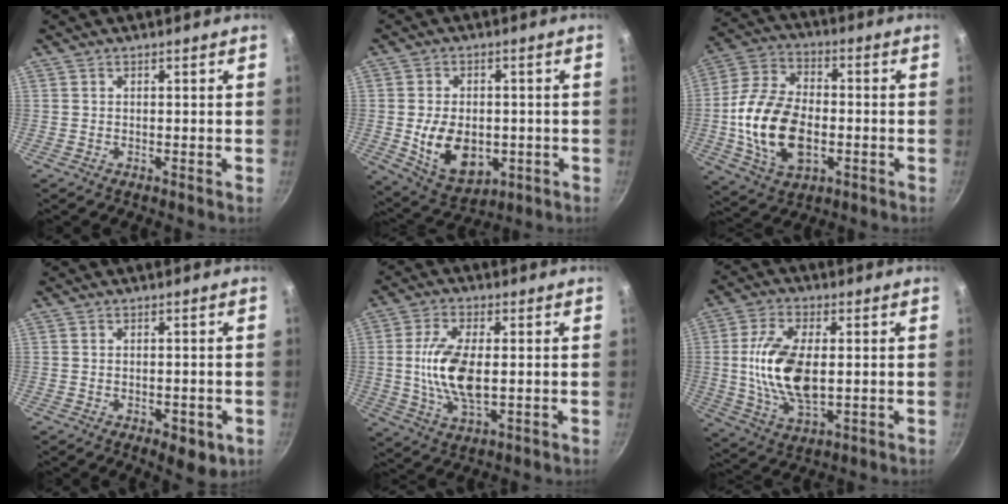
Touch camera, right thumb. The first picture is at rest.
{"total": 12.4, "force": [-1.8, 8.4, 8.9], "torque": [-0.127, -0.005, -0.008]}
{"total": 17.6, "force": [-2.8, 10.8, 13.7], "torque": [-0.251, 0.022, -0.053]}
{"total": 6.1, "force": [-2.2, 2.8, 4.9], "torque": [-0.054, -0.001, -0.023]}
{"total": 11.5, "force": [0.2, 5.3, 10.2], "torque": [-0.200, -0.003, 0.004]}
{"total": 14.2, "force": [0.5, 7.3, 12.2], "torque": [-0.233, 0.000, 0.012]}